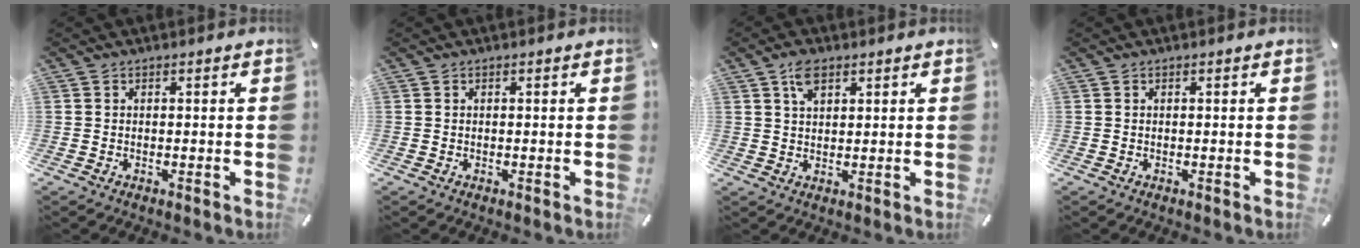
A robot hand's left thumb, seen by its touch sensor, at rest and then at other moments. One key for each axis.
{"total": 0.0}
{"total": 4.6, "fx": 2.5, "fy": 2.5, "fz": 2.9, "tx": -0.057, "ty": 0.000, "tz": 0.045}
{"total": 0.0}